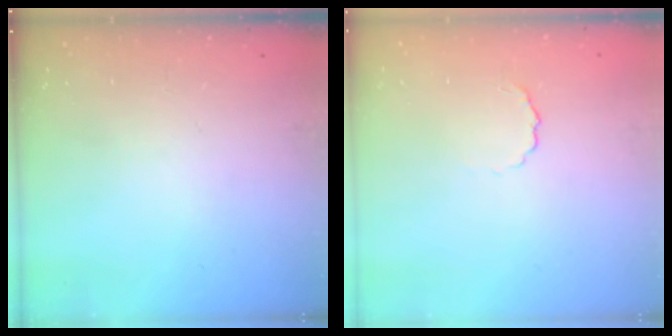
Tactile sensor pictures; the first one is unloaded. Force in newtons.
{"total": 3.1, "press": 3.0, "slide": 0.8}